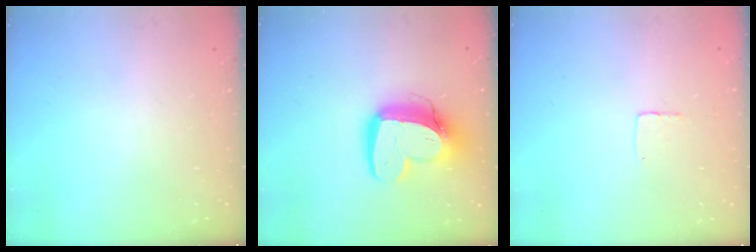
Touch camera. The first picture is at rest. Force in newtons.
{"total": 15.5, "press": 15.4, "slide": 1.8}
{"total": 2.7, "press": 2.7, "slide": 0.1}